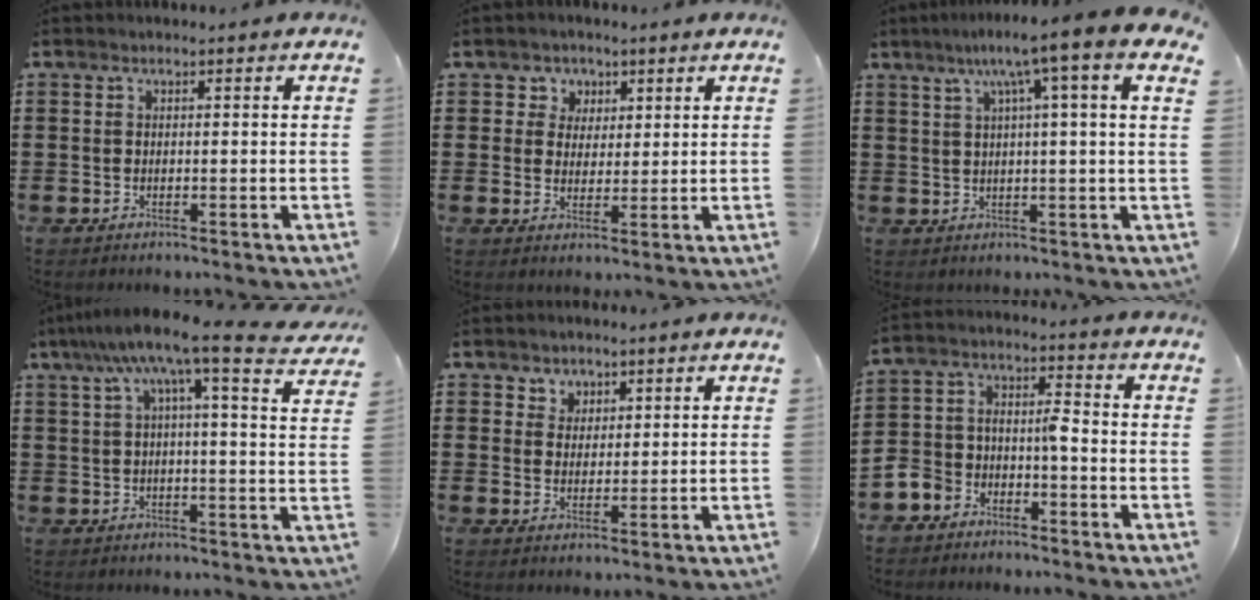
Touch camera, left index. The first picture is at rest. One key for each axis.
{"total": 3.5, "fx": 1.6, "fy": 3.1, "fz": 0.0, "tx": -0.011, "ty": 0.011, "tz": 0.025}
{"total": 7.2, "fx": 3.2, "fy": -0.6, "fz": 6.5, "tx": -0.135, "ty": -0.006, "tz": 0.044}
{"total": 9.4, "fx": 6.5, "fy": 0.4, "fz": 6.9, "tx": -0.146, "ty": -0.026, "tz": 0.104}
{"total": 2.9, "fx": 1.8, "fy": 2.2, "fz": -0.3, "tx": -0.008, "ty": 0.009, "tz": 0.033}
{"total": 4.9, "fx": -3.8, "fy": 2.1, "fz": 2.3, "tx": -0.060, "ty": -0.003, "tz": -0.082}